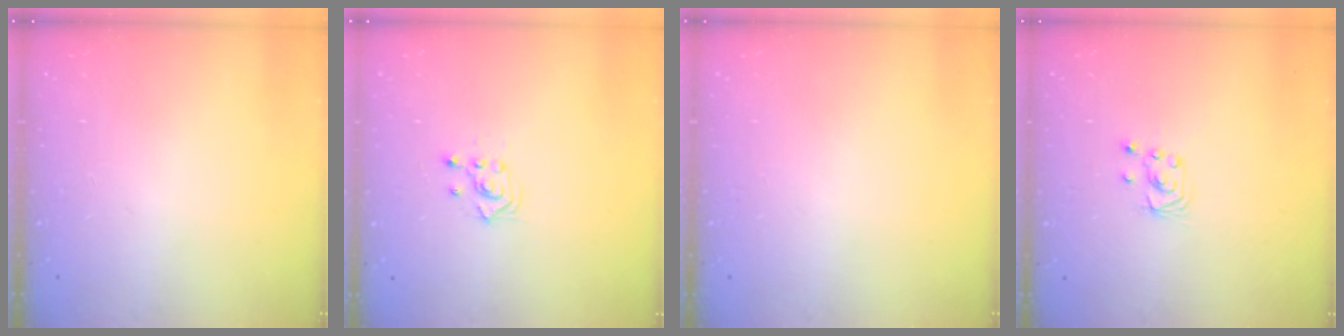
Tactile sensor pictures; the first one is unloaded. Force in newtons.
{"total": 2.6, "press": 2.4, "slide": 1.0}
{"total": 0.0}
{"total": 3.0, "press": 3.0, "slide": 0.2}